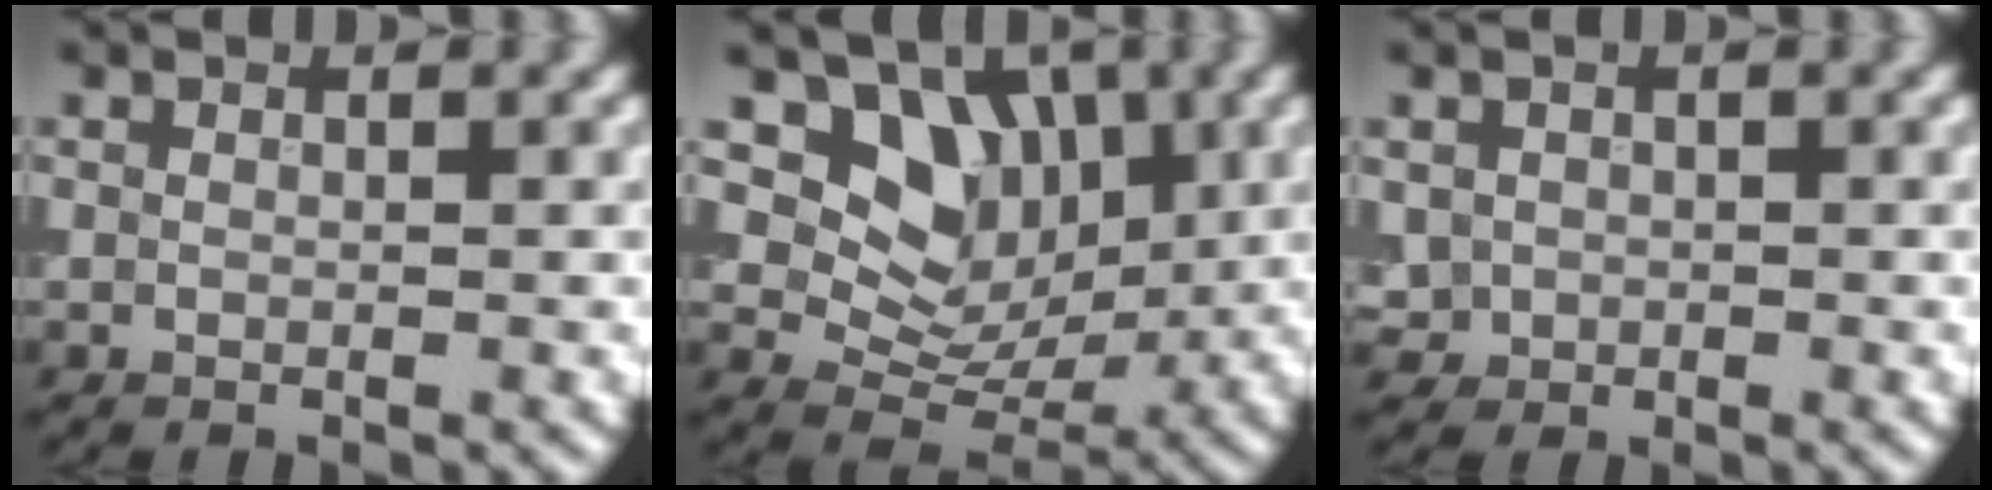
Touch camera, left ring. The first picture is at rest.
{"total": 6.4, "force": [2.3, 5.0, 3.2], "torque": [-0.044, -0.014, 0.032]}
{"total": 1.6, "force": [0.1, 1.6, 0.4], "torque": [-0.001, -0.004, 0.003]}